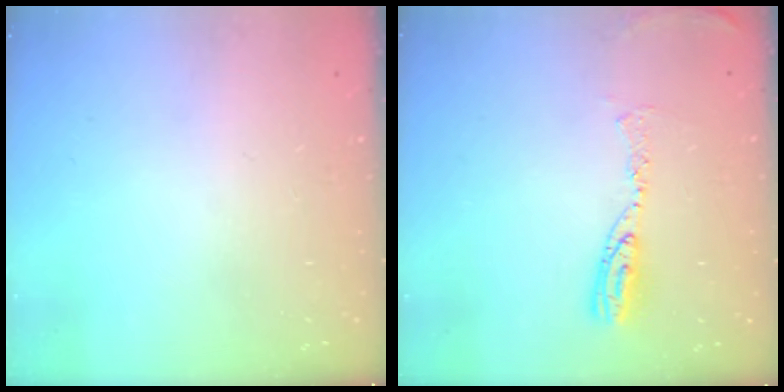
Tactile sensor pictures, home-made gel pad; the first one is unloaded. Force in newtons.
{"total": 8.3, "press": 8.3, "slide": 0.8}